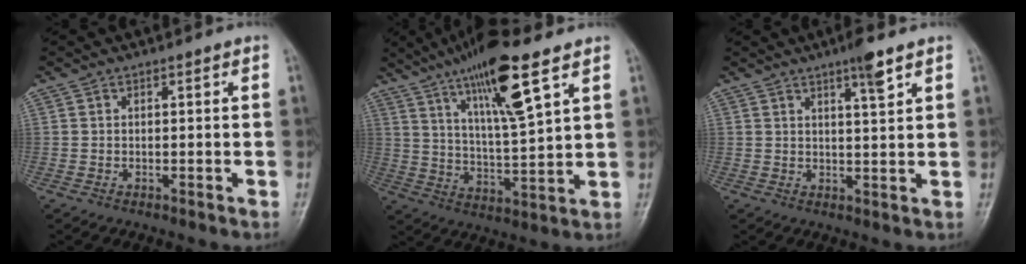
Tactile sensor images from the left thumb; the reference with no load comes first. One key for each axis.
{"total": 15.7, "fx": 8.9, "fy": 2.8, "fz": 12.6, "tx": -0.217, "ty": -0.038, "tz": 0.161}
{"total": 4.5, "fx": 2.8, "fy": 0.3, "fz": 3.4, "tx": -0.053, "ty": -0.016, "tz": 0.047}